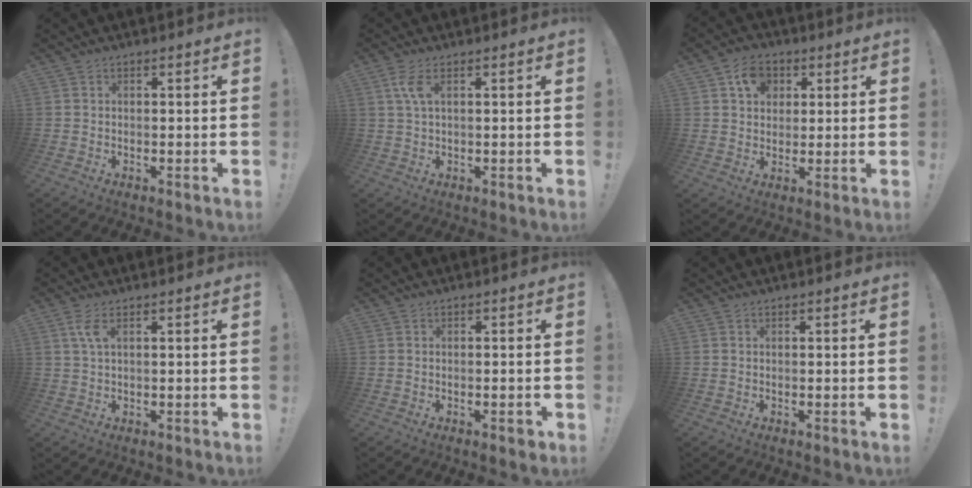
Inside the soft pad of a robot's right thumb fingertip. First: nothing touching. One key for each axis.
{"total": 4.2, "fx": 1.5, "fy": 1.3, "fz": 3.7, "tx": -0.081, "ty": 0.004, "tz": 0.028}
{"total": 7.9, "fx": 3.2, "fy": 6.4, "fz": 3.3, "tx": -0.044, "ty": -0.006, "tz": 0.060}
{"total": 3.7, "fx": 1.4, "fy": 1.1, "fz": 3.2, "tx": -0.065, "ty": 0.000, "tz": 0.024}
{"total": 1.5, "fx": -0.8, "fy": 0.4, "fz": 1.2, "tx": -0.018, "ty": 0.005, "tz": -0.012}
{"total": 0.0}